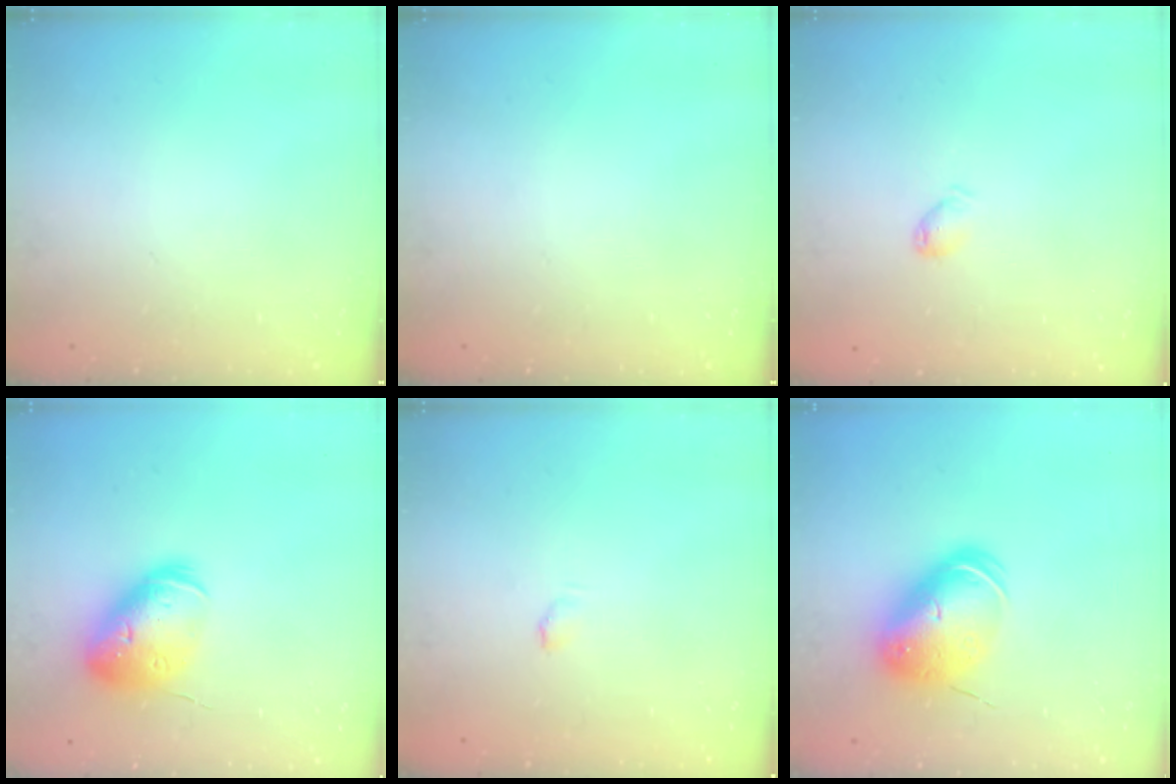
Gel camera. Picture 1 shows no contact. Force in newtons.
{"total": 0.0}
{"total": 3.0, "press": 3.0, "slide": 0.4}
{"total": 17.6, "press": 17.3, "slide": 2.9}
{"total": 3.3, "press": 3.2, "slide": 0.7}
{"total": 12.8, "press": 12.8, "slide": 1.1}